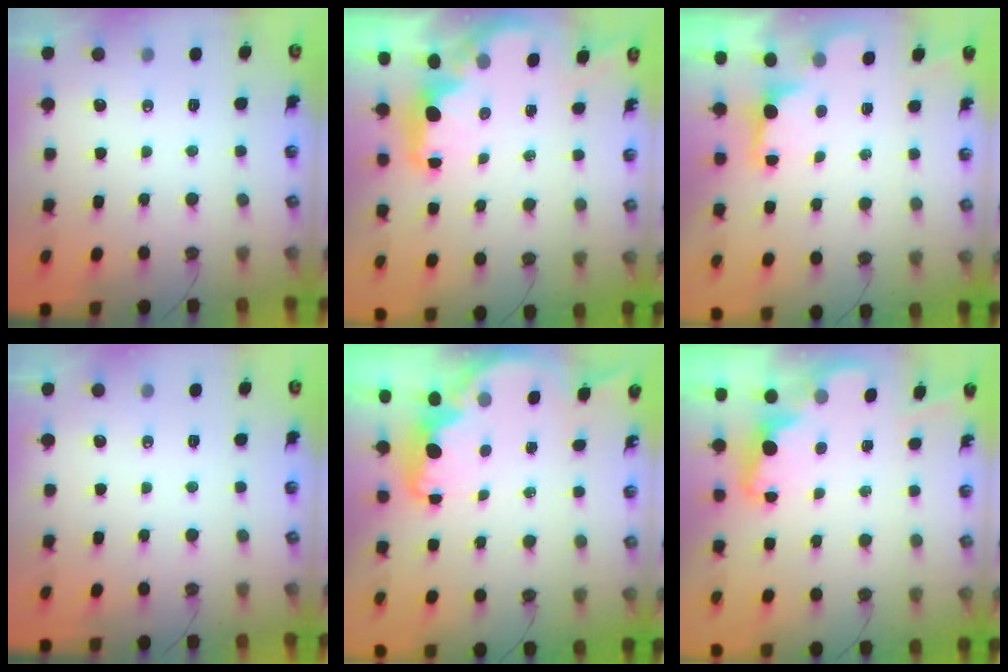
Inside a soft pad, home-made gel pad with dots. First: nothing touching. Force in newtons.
{"total": 2.7, "press": 2.6, "slide": 0.6}
{"total": 2.0, "press": 1.8, "slide": 0.8}
{"total": 0.0}
{"total": 2.7, "press": 2.7, "slide": 0.4}
{"total": 1.9, "press": 1.9, "slide": 0.6}